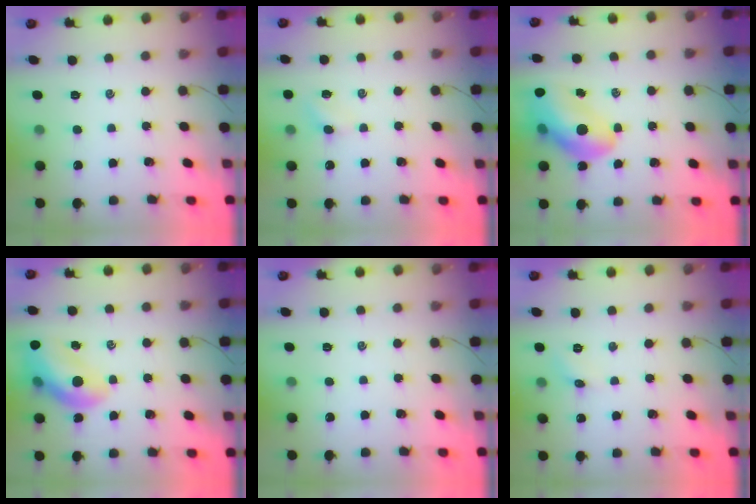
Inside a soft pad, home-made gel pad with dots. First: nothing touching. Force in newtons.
{"total": 3.6, "press": 3.4, "slide": 1.1}
{"total": 14.5, "press": 14.0, "slide": 3.8}
{"total": 12.6, "press": 12.1, "slide": 3.4}
{"total": 0.0}
{"total": 4.7, "press": 4.5, "slide": 1.5}